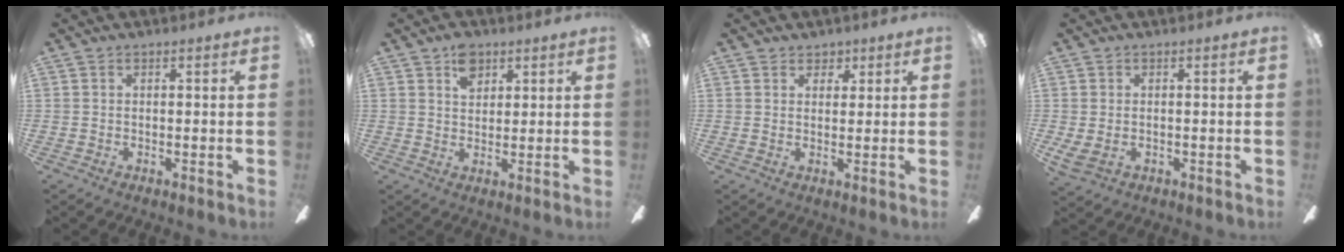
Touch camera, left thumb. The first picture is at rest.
{"total": 5.5, "force": [3.1, 3.6, 2.7], "torque": [-0.039, -0.001, 0.054]}
{"total": 3.0, "force": [2.2, 2.0, 0.3], "torque": [0.004, -0.004, 0.038]}
{"total": 3.1, "force": [-0.1, 2.0, 2.4], "torque": [-0.047, -0.003, -0.005]}